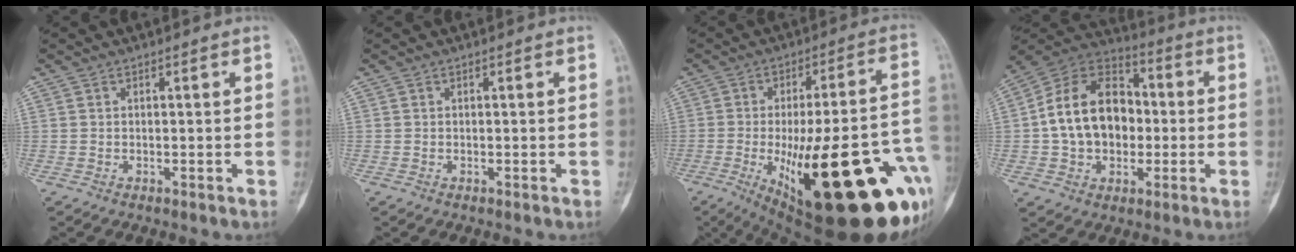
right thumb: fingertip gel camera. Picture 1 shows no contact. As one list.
[{"total": 0.0}, {"total": 35.5, "force": [-9.9, 11.2, 32.2], "torque": [-0.389, 0.007, -0.123]}, {"total": 18.3, "force": [-0.4, 13.2, 12.6], "torque": [-0.183, 0.033, -0.011]}]